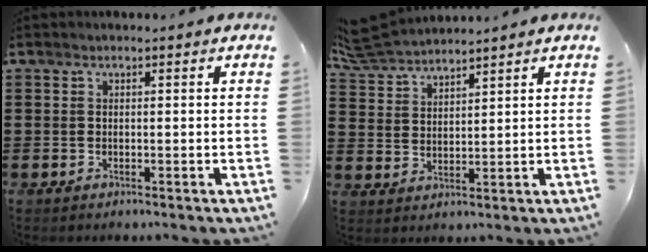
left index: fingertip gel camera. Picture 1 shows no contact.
{"total": 5.3, "force": [5.2, 0.5, 1.1], "torque": [-0.042, -0.016, 0.096]}